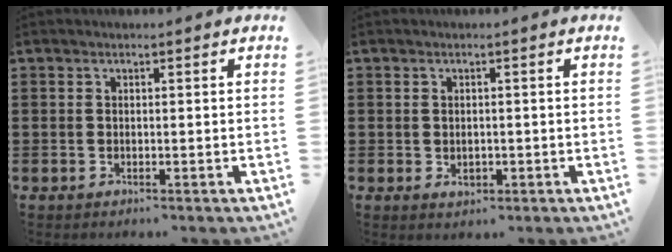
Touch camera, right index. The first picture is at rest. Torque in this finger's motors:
{"motor_torque": [2.14, 0.00, 0.06, 0.00]}